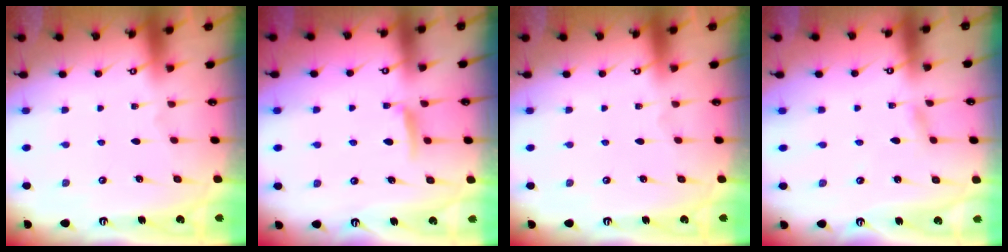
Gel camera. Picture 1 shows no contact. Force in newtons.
{"total": 6.2, "press": 6.1, "slide": 0.8}
{"total": 0.0}
{"total": 1.5, "press": 1.5, "slide": 0.1}